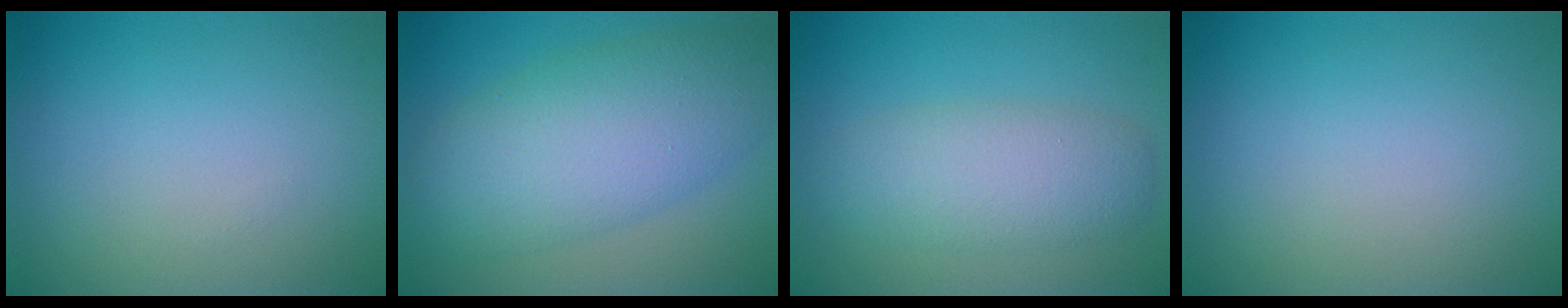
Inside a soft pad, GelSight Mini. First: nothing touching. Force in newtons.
{"total": 8.4, "press": 8.4, "slide": 0.4}
{"total": 4.5, "press": 4.5, "slide": 0.4}
{"total": 0.0}